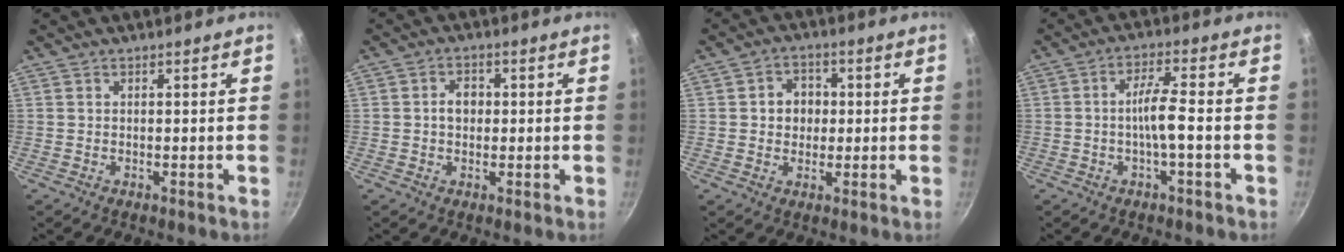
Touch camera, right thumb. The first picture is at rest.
{"total": 3.6, "force": [0.1, 2.8, 2.3], "torque": [-0.016, 0.011, 0.000]}
{"total": 5.6, "force": [0.5, 4.9, 2.7], "torque": [-0.012, 0.006, 0.001]}
{"total": 5.3, "force": [-1.5, 0.8, 5.0], "torque": [-0.103, 0.024, -0.029]}